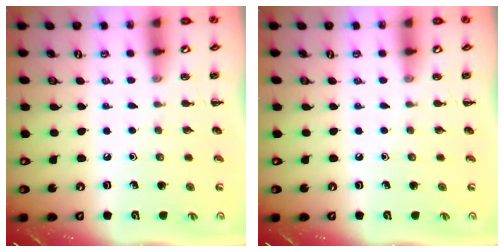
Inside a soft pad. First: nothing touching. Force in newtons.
{"total": 0.0}